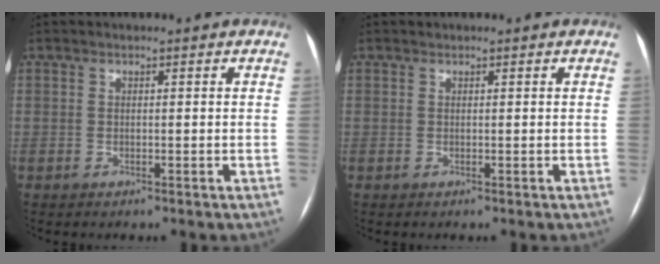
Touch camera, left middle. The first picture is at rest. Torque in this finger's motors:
{"motor_torque": [0.02, 0.01, -0.02, -0.01]}